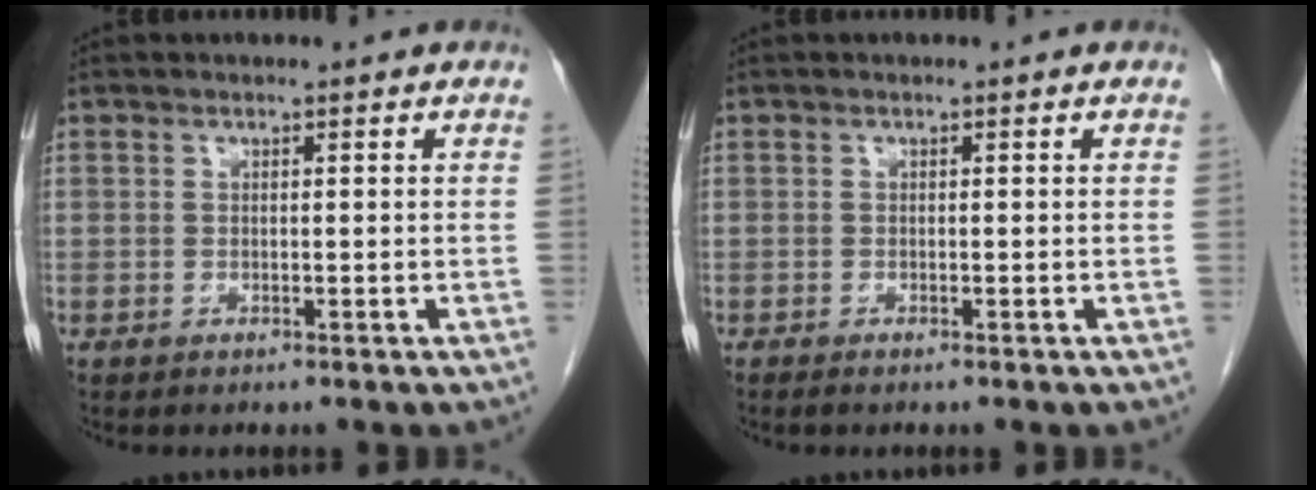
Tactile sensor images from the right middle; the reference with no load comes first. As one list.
[{"total": 0.5, "force": [-0.5, 0.0, 0.3], "torque": [-0.010, -0.002, -0.009]}]